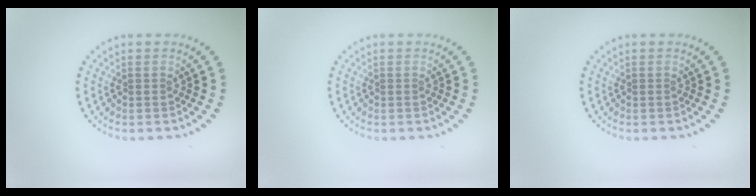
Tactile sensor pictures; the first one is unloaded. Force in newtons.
{"total": 0.0}
{"total": 0.0}